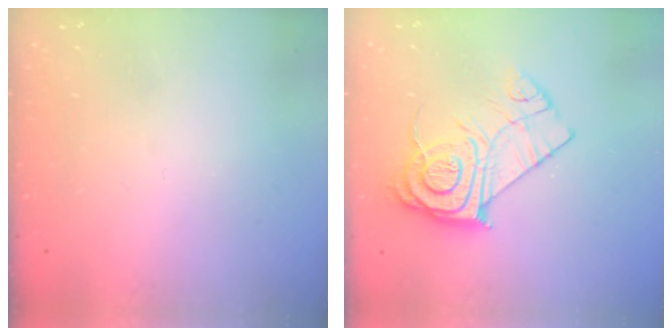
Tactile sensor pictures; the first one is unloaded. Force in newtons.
{"total": 13.5, "press": 13.5, "slide": 1.0}